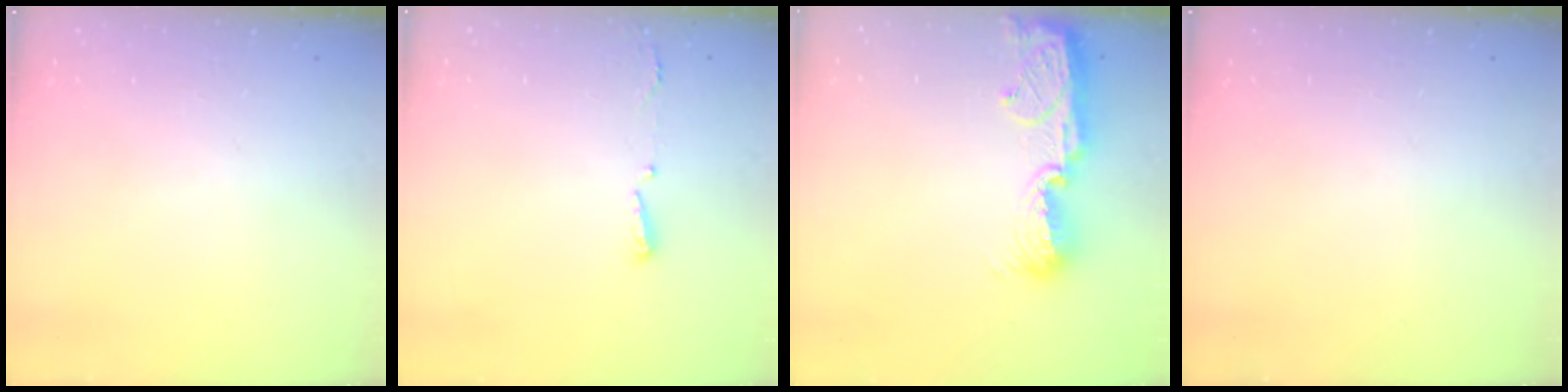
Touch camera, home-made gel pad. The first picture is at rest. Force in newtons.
{"total": 2.9, "press": 2.8, "slide": 0.6}
{"total": 11.6, "press": 11.5, "slide": 1.1}
{"total": 0.0}